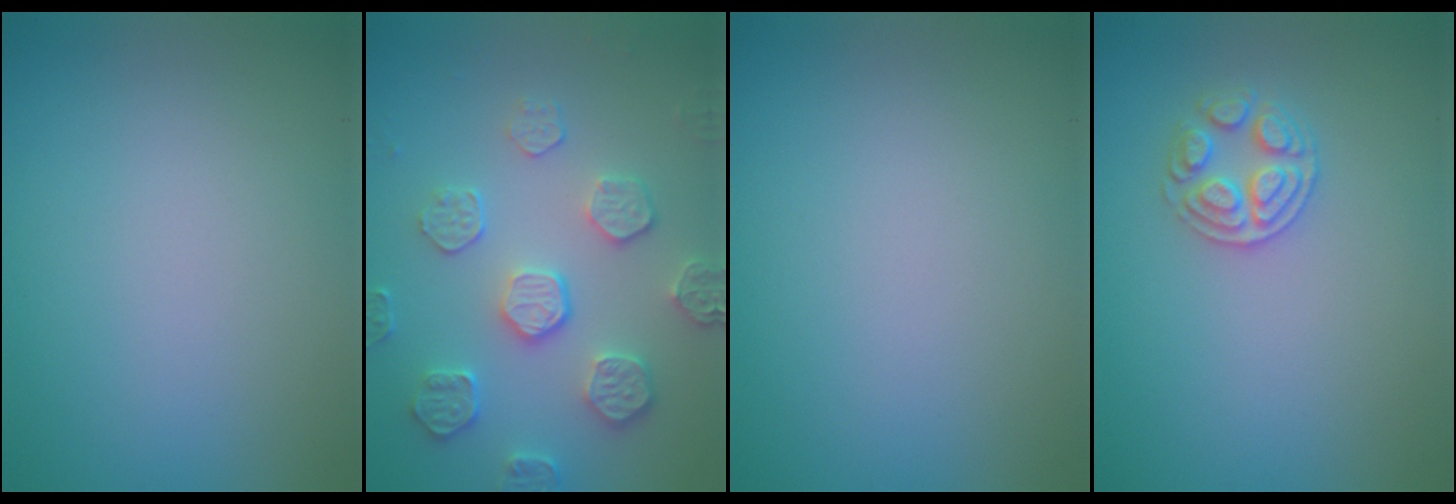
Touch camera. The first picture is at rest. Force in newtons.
{"total": 4.2, "press": 3.9, "slide": 1.6}
{"total": 0.0}
{"total": 2.6, "press": 2.6, "slide": 0.4}